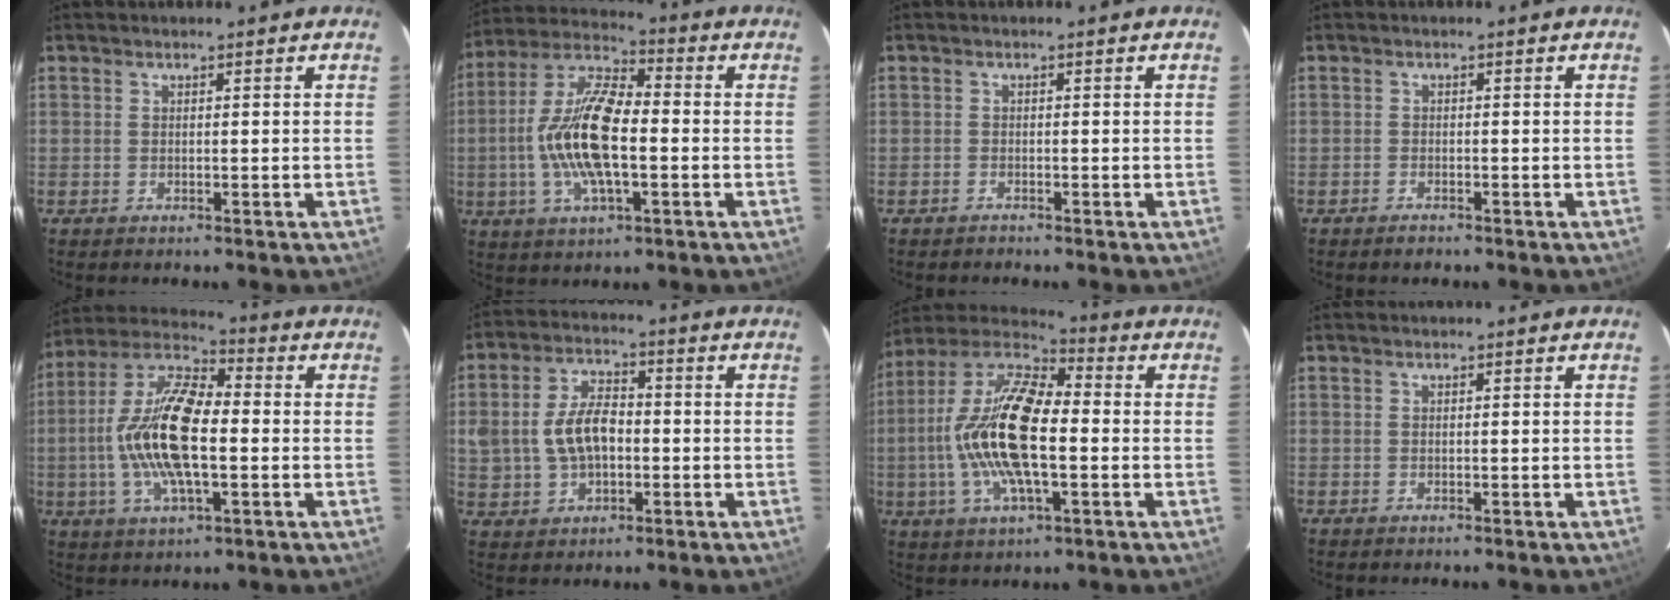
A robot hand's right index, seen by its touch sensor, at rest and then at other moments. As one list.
[{"total": 15.6, "force": [-1.9, 5.8, 14.3], "torque": [-0.290, 0.006, -0.043]}, {"total": 0.9, "force": [-0.8, 0.3, -0.2], "torque": [0.002, 0.004, -0.016]}, {"total": 1.5, "force": [-1.3, 0.7, 0.4], "torque": [-0.011, 0.001, -0.024]}, {"total": 16.8, "force": [-1.4, 6.4, 15.4], "torque": [-0.306, 0.007, -0.036]}, {"total": 9.8, "force": [-0.4, 6.4, 7.4], "torque": [-0.153, 0.015, 0.001]}, {"total": 19.2, "force": [-1.6, 7.4, 17.6], "torque": [-0.348, 0.004, -0.043]}, {"total": 0.0}]